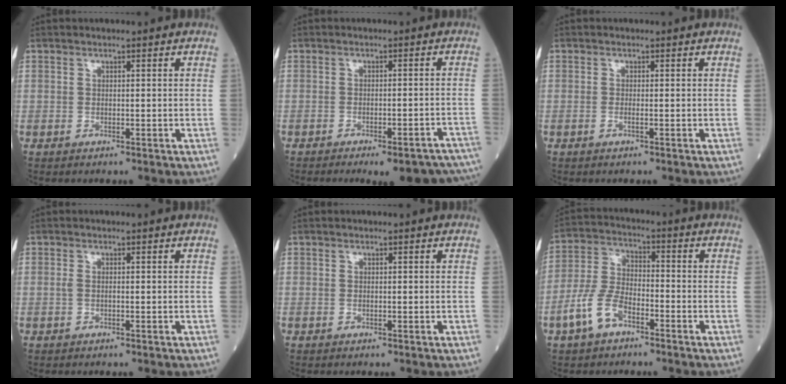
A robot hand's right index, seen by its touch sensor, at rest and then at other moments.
{"total": 13.2, "force": [-11.9, 1.8, 5.4], "torque": [-0.018, 0.012, -0.132]}
{"total": 0.8, "force": [-0.2, 0.1, 0.7], "torque": [-0.018, -0.002, -0.004]}
{"total": 1.1, "force": [-0.1, 0.5, 0.9], "torque": [-0.025, 0.003, -0.001]}
{"total": 0.0}
{"total": 7.9, "force": [-4.3, 3.8, 5.4], "torque": [-0.129, 0.008, -0.089]}